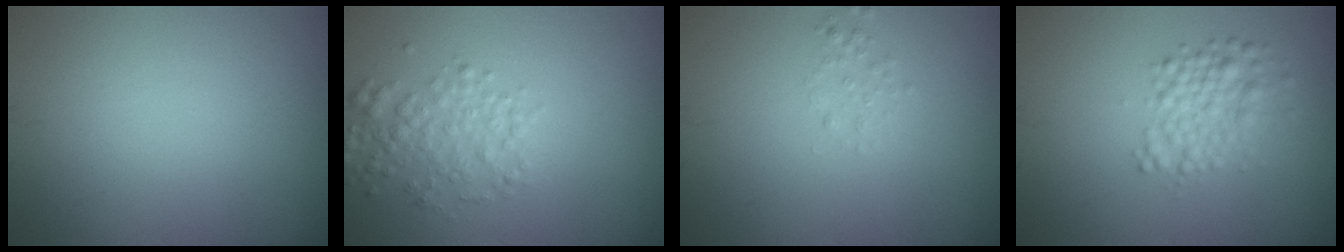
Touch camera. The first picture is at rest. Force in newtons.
{"total": 2.7, "press": 2.7, "slide": 0.1}
{"total": 0.8, "press": 0.8, "slide": 0.1}
{"total": 2.9, "press": 2.9, "slide": 0.1}